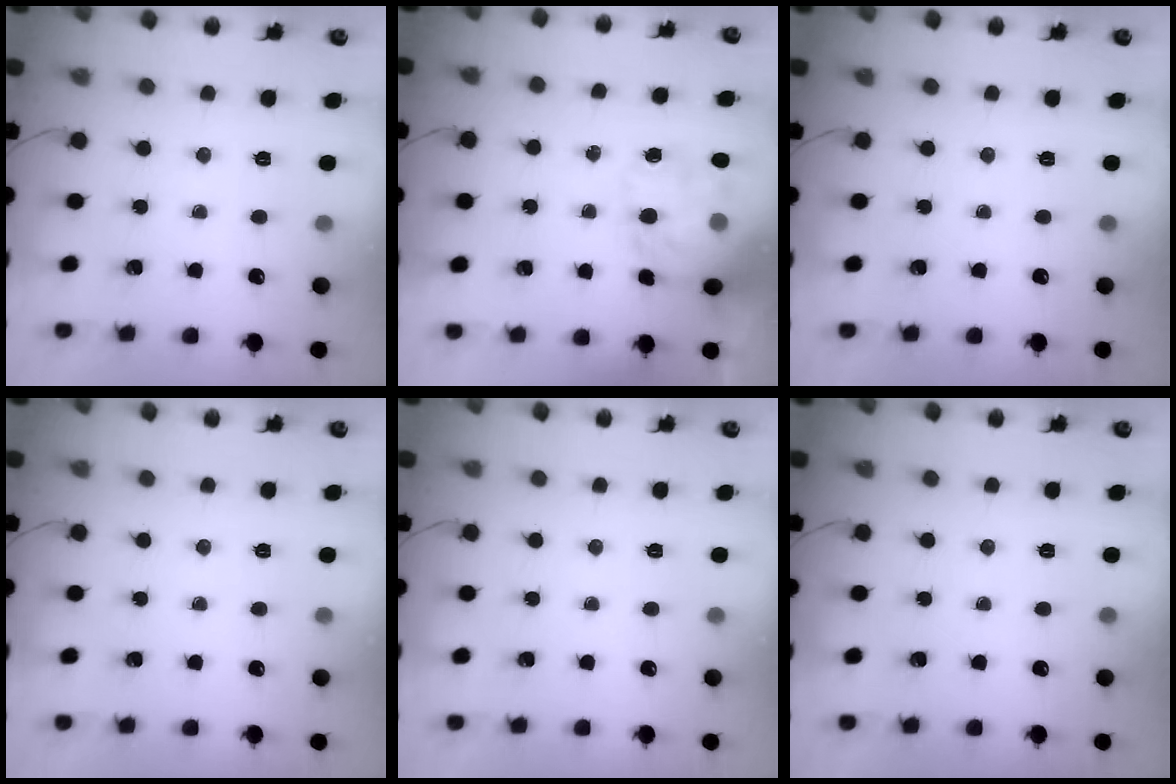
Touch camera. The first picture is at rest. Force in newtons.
{"total": 13.2, "press": 12.7, "slide": 3.4}
{"total": 0.0}
{"total": 0.0}
{"total": 0.0}
{"total": 0.0}